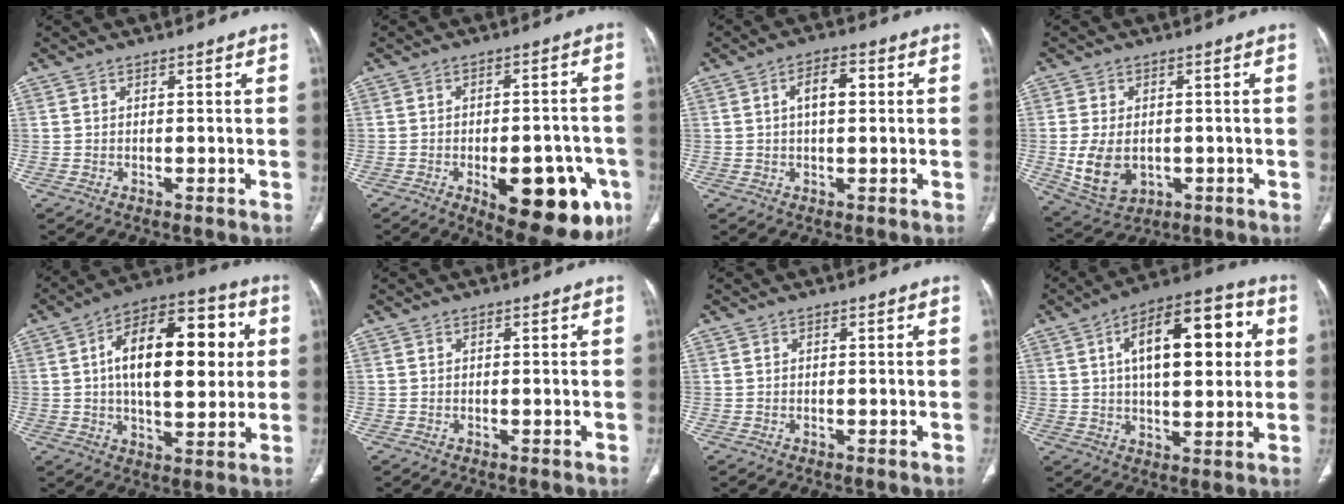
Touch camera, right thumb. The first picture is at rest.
{"total": 18.6, "force": [-7.3, 8.2, 15.0], "torque": [-0.138, 0.021, -0.079]}
{"total": 5.4, "force": [0.9, 2.7, 4.6], "torque": [-0.071, 0.011, 0.013]}
{"total": 9.7, "force": [-1.3, 6.7, 6.8], "torque": [-0.122, -0.004, -0.004]}
{"total": 21.1, "force": [3.4, 10.5, 18.0], "torque": [-0.248, 0.018, 0.044]}
{"total": 0.0}
{"total": 0.0}
{"total": 18.6, "force": [4.4, 8.6, 15.9], "torque": [-0.207, 0.017, 0.060]}